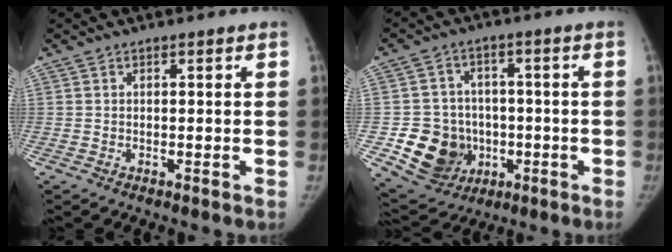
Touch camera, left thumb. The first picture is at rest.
{"total": 13.1, "force": [-3.1, 11.6, 5.2], "torque": [-0.059, 0.015, -0.036]}